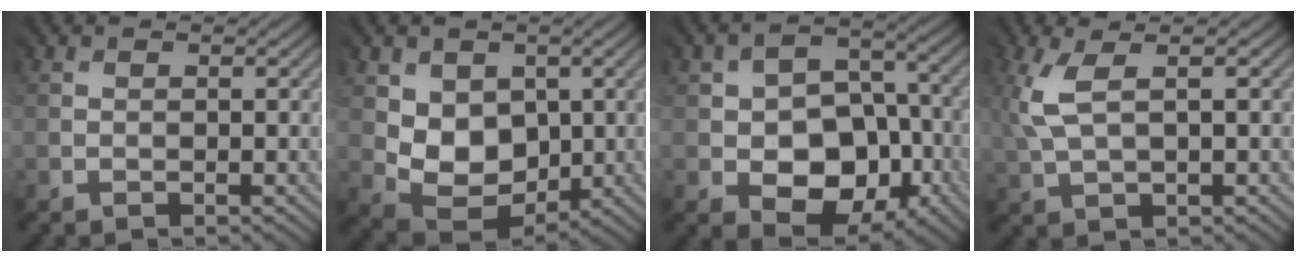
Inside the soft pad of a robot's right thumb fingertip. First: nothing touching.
{"total": 6.5, "force": [1.5, 5.3, 3.5], "torque": [-0.087, -0.011, 0.019]}
{"total": 9.0, "force": [-3.1, 6.5, 5.4], "torque": [-0.080, -0.013, -0.053]}
{"total": 4.2, "force": [1.4, 1.7, 3.5], "torque": [-0.102, 0.007, 0.028]}